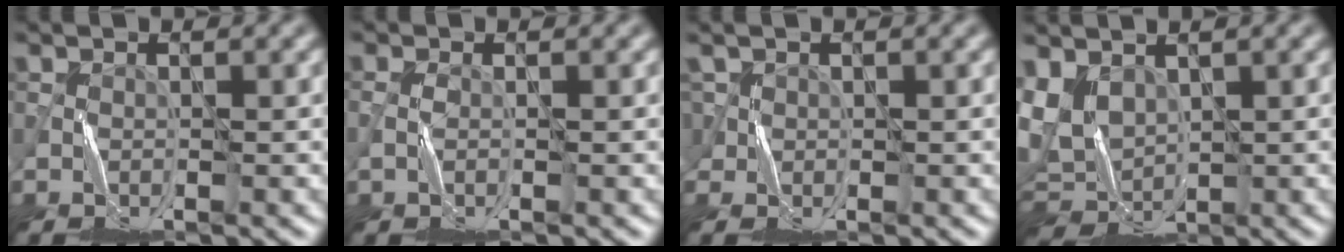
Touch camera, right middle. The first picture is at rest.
{"total": 0.7, "force": [-0.3, 0.2, 0.6], "torque": [-0.018, 0.004, -0.007]}
{"total": 1.9, "force": [0.8, 1.5, 0.8], "torque": [-0.026, 0.004, 0.015]}
{"total": 4.4, "force": [1.1, 3.2, 2.8], "torque": [-0.071, -0.001, 0.023]}